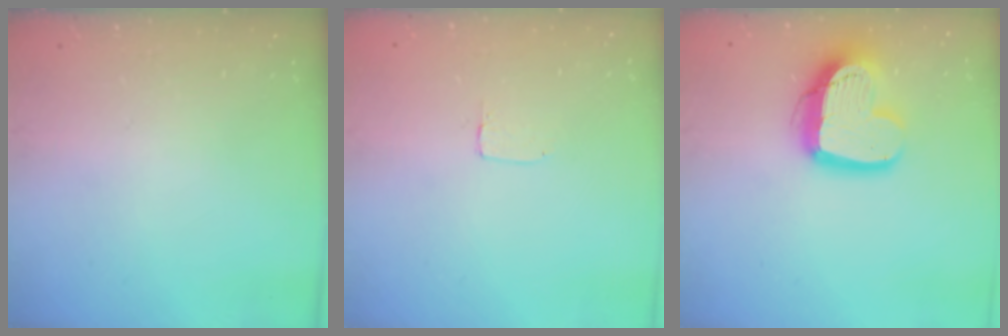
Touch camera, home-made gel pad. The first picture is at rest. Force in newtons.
{"total": 1.2, "press": 1.2, "slide": 0.0}
{"total": 15.5, "press": 15.4, "slide": 1.4}